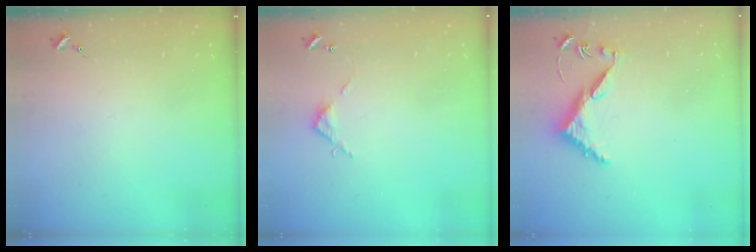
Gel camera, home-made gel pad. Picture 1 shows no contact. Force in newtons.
{"total": 3.9, "press": 3.9, "slide": 0.3}
{"total": 6.2, "press": 6.2, "slide": 0.5}